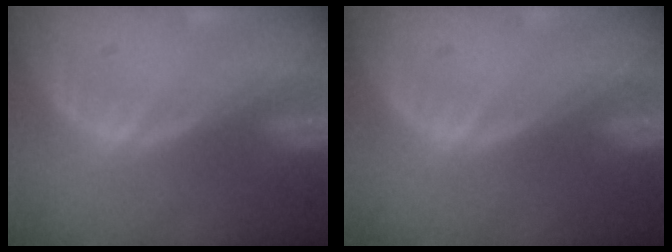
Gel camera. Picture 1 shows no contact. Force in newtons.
{"total": 0.0}